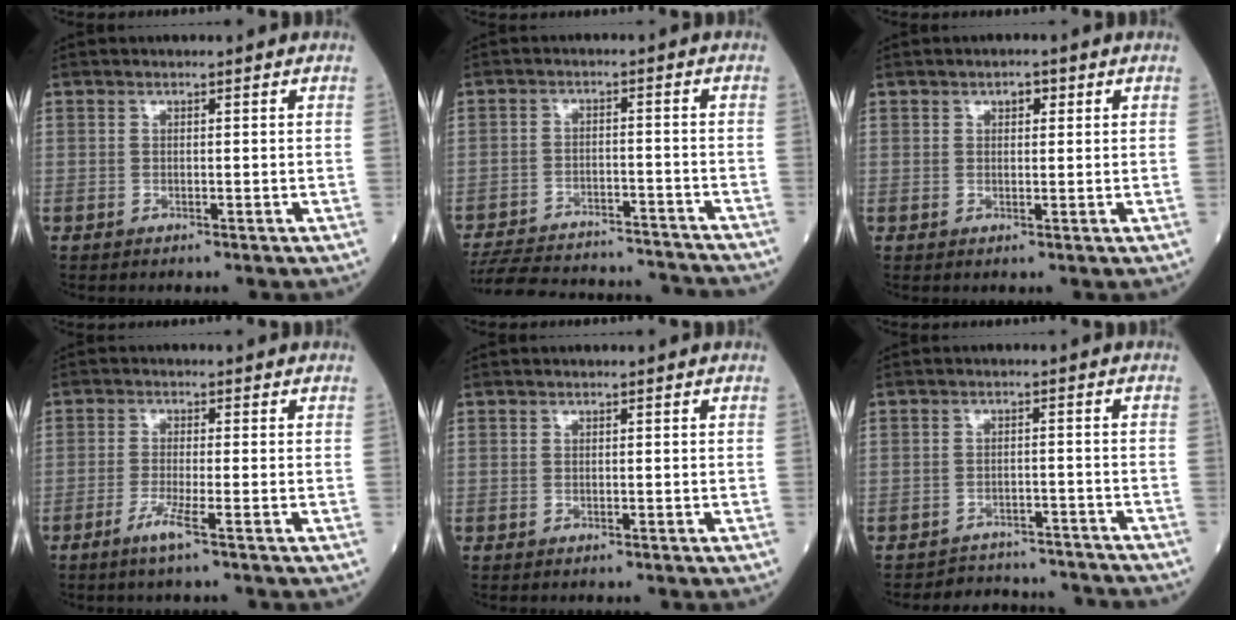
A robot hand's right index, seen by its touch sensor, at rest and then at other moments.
{"total": 20.4, "force": [-19.2, 3.3, 5.9], "torque": [-0.127, -0.010, -0.267]}
{"total": 1.6, "force": [0.8, 0.9, 1.1], "torque": [-0.014, 0.003, 0.011]}
{"total": 3.5, "force": [-2.0, -0.7, 2.8], "torque": [-0.062, -0.010, -0.044]}
{"total": 0.0}
{"total": 8.6, "force": [-8.3, 2.1, -0.2], "torque": [0.010, 0.022, -0.103]}